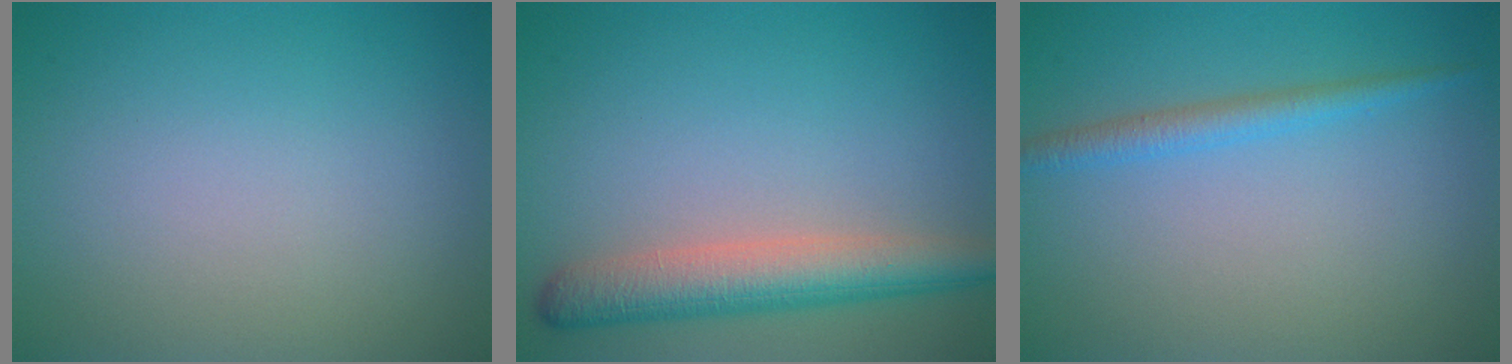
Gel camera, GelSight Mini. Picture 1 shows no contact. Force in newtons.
{"total": 5.2, "press": 5.2, "slide": 0.2}
{"total": 1.9, "press": 1.9, "slide": 0.0}